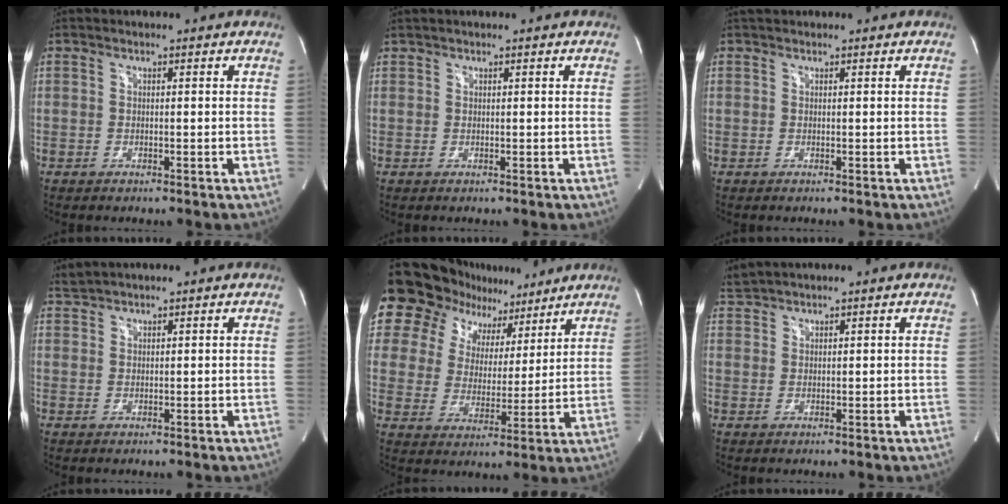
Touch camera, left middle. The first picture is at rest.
{"total": 0.7, "force": [0.7, 0.1, 0.2], "torque": [-0.008, 0.014, 0.017]}
{"total": 1.4, "force": [1.2, 0.4, 0.4], "torque": [-0.011, 0.021, 0.022]}
{"total": 2.0, "force": [1.9, -0.1, 0.1], "torque": [-0.007, 0.015, 0.045]}
{"total": 18.0, "force": [13.0, 11.1, 5.8], "torque": [-0.119, 0.047, 0.202]}
{"total": 2.4, "force": [2.3, 0.0, 0.2], "torque": [-0.011, 0.018, 0.052]}